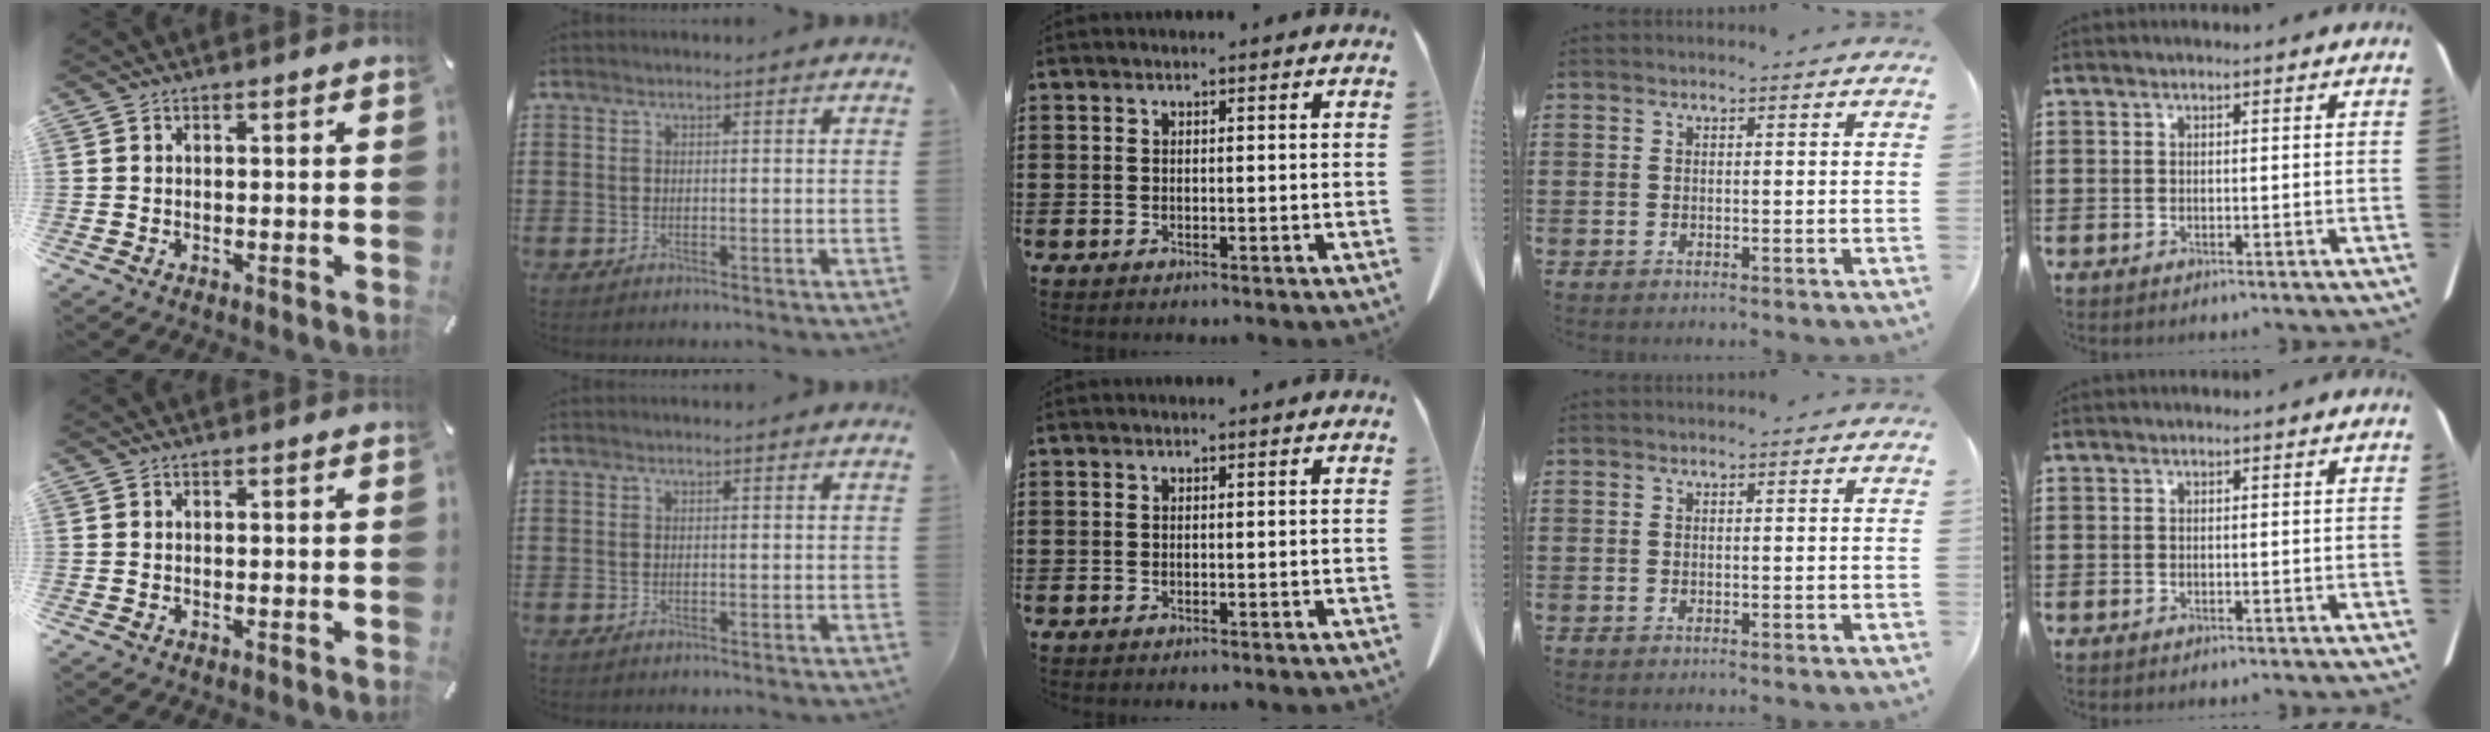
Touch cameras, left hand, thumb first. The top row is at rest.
{}